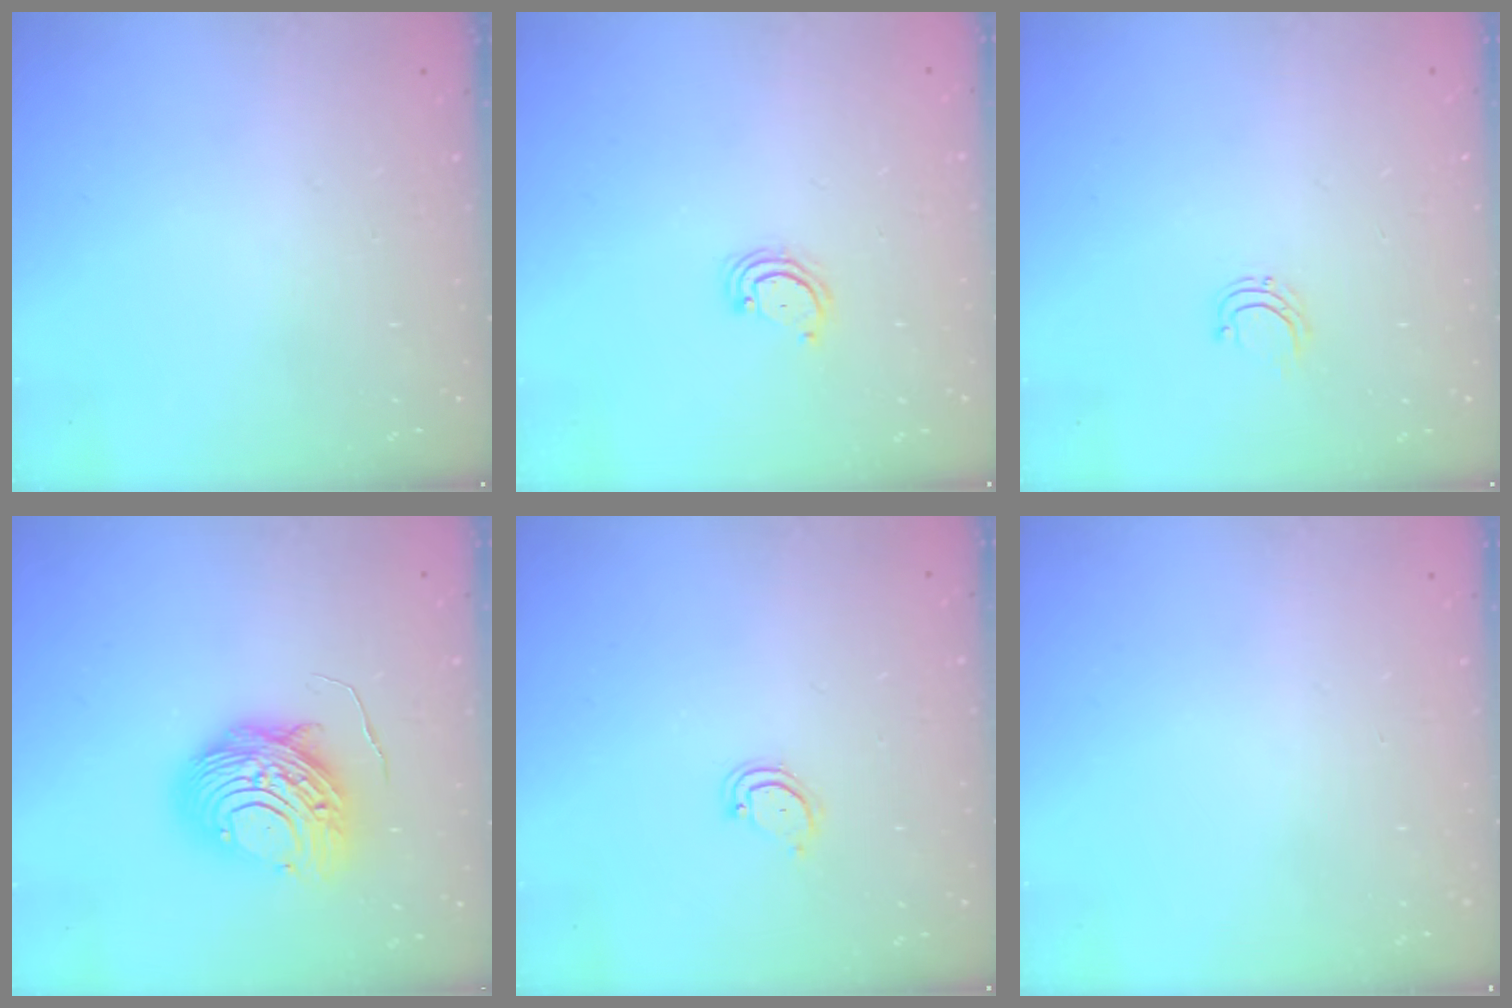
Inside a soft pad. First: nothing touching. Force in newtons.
{"total": 2.9, "press": 2.9, "slide": 0.3}
{"total": 4.3, "press": 4.3, "slide": 0.3}
{"total": 12.8, "press": 12.7, "slide": 1.1}
{"total": 3.7, "press": 3.7, "slide": 0.4}
{"total": 0.0}